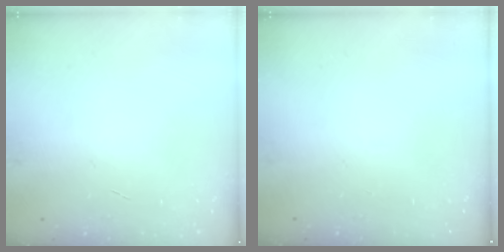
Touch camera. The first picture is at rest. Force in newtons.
{"total": 0.0}